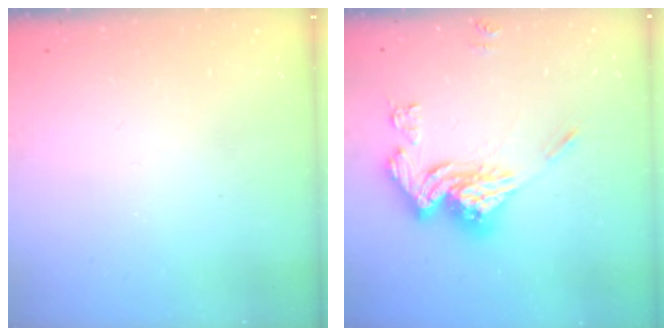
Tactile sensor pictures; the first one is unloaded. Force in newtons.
{"total": 17.1, "press": 17.0, "slide": 1.9}